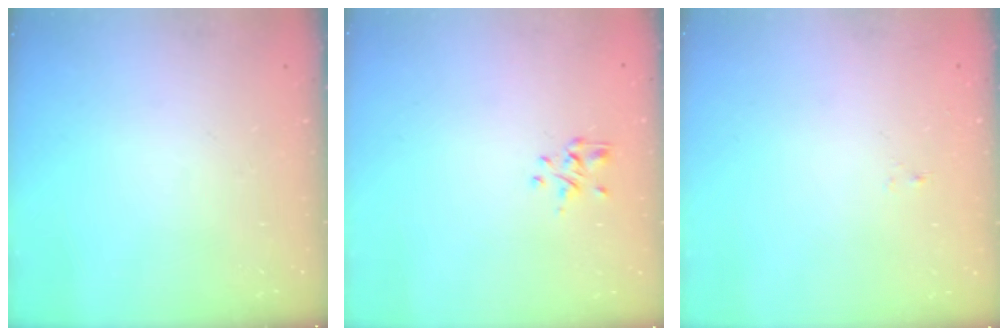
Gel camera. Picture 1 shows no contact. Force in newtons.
{"total": 1.2, "press": 1.1, "slide": 0.5}
{"total": 0.0}